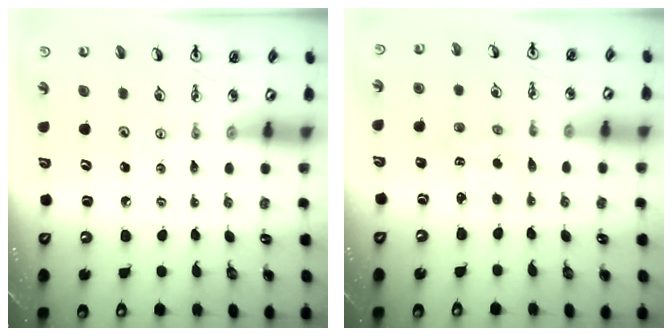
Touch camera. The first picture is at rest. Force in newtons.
{"total": 2.1, "press": 2.1, "slide": 0.3}